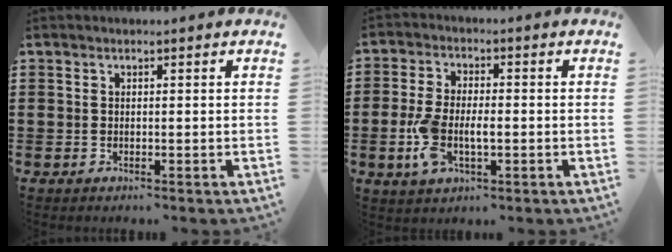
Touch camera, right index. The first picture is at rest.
{"total": 6.4, "force": [-1.4, 3.2, 5.3], "torque": [-0.126, -0.004, -0.032]}